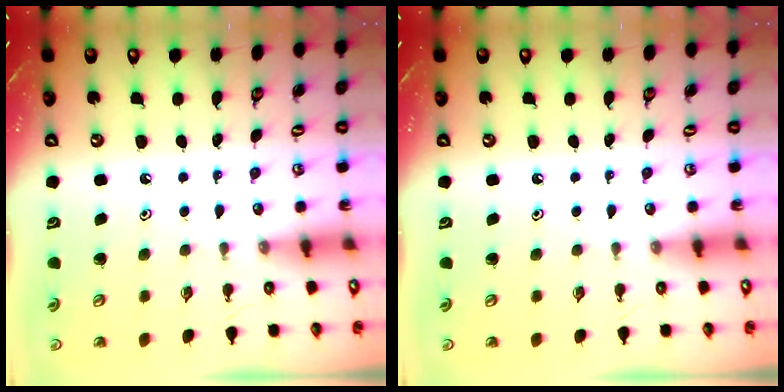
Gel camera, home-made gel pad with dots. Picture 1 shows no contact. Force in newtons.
{"total": 0.0}